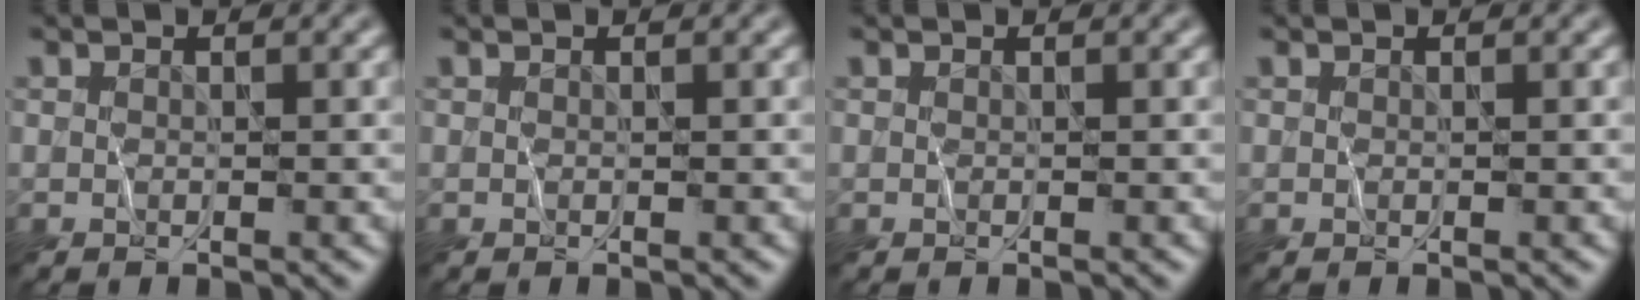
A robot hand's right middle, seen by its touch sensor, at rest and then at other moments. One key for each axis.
{"total": 0.0}
{"total": 0.0}
{"total": 0.0}